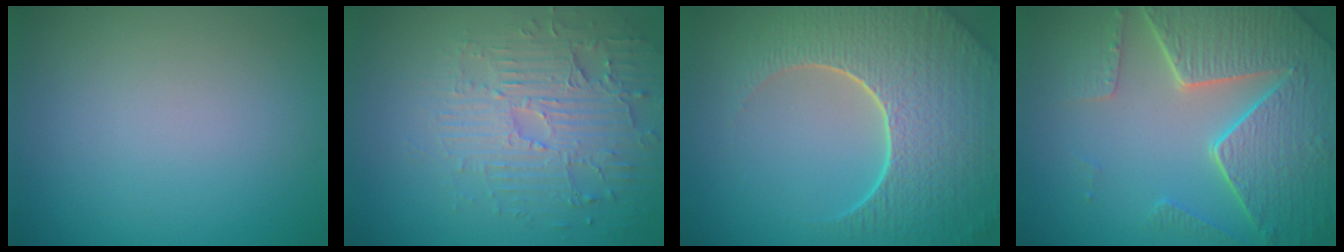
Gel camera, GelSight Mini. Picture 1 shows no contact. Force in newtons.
{"total": 4.4, "press": 4.0, "slide": 1.7}
{"total": 9.3, "press": 6.6, "slide": 6.6}
{"total": 8.4, "press": 6.2, "slide": 5.7}